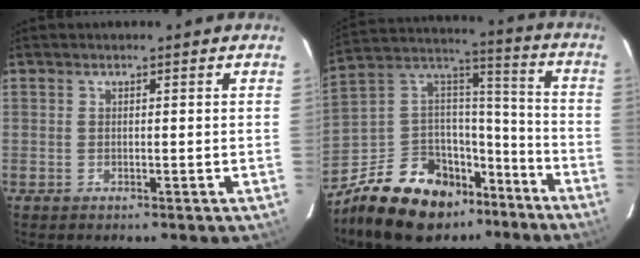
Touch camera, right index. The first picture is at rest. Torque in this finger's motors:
{"motor_torque": [0.99, -1.14, 0.53, 0.03]}